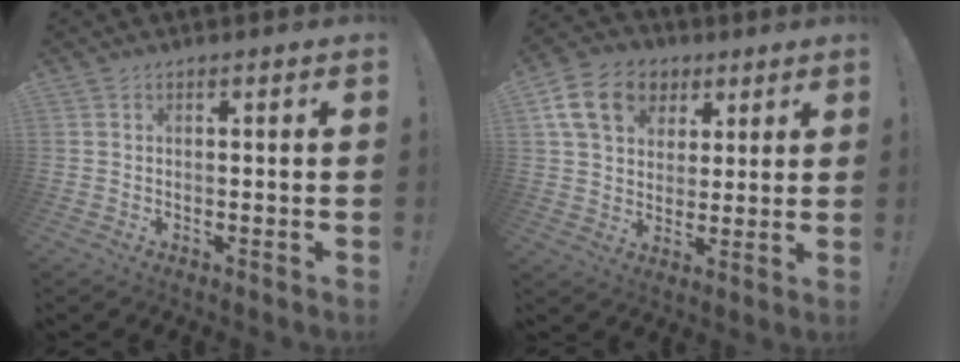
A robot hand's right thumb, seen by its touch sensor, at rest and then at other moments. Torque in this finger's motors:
{"motor_torque": [0.40, 0.43, 0.53, 0.02, 0.03]}